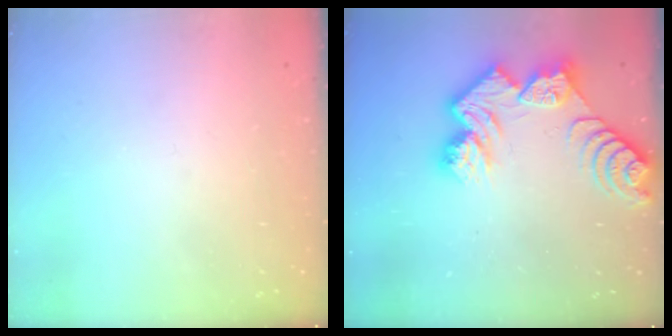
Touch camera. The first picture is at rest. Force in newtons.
{"total": 12.5, "press": 12.5, "slide": 1.1}